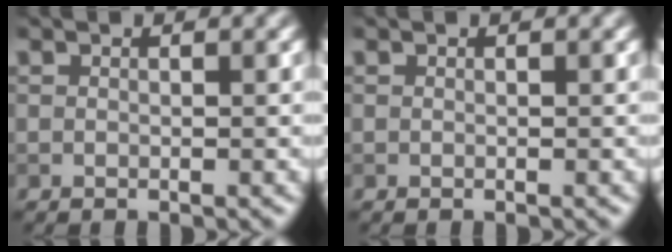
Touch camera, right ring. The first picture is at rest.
{"total": 0.0}